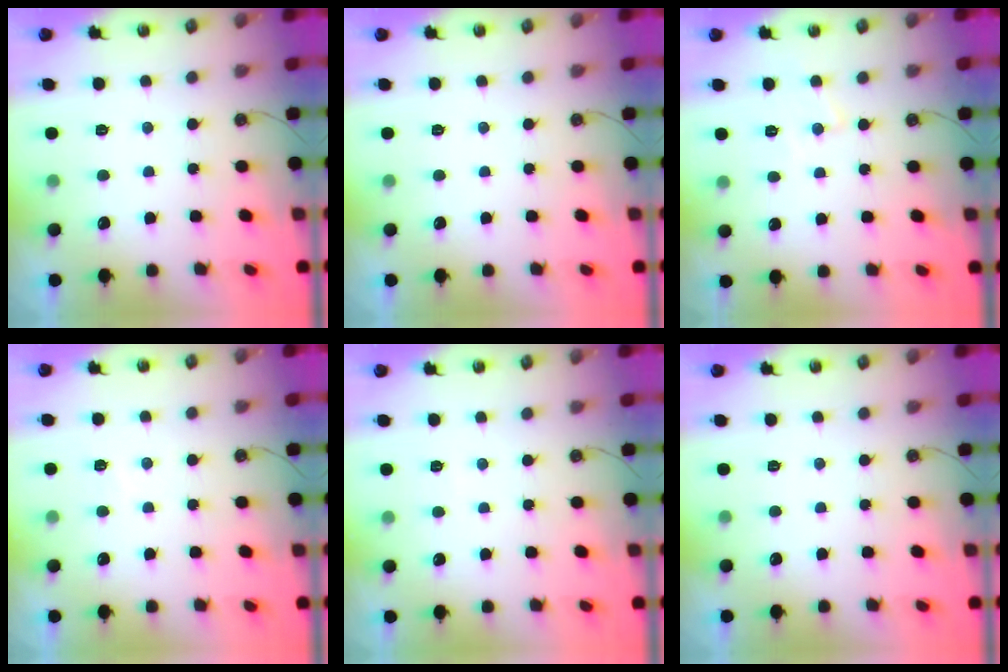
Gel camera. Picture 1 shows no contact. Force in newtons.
{"total": 0.0}
{"total": 6.5, "press": 6.5, "slide": 0.4}
{"total": 4.3, "press": 4.2, "slide": 0.7}
{"total": 3.2, "press": 3.2, "slide": 0.5}
{"total": 0.0}